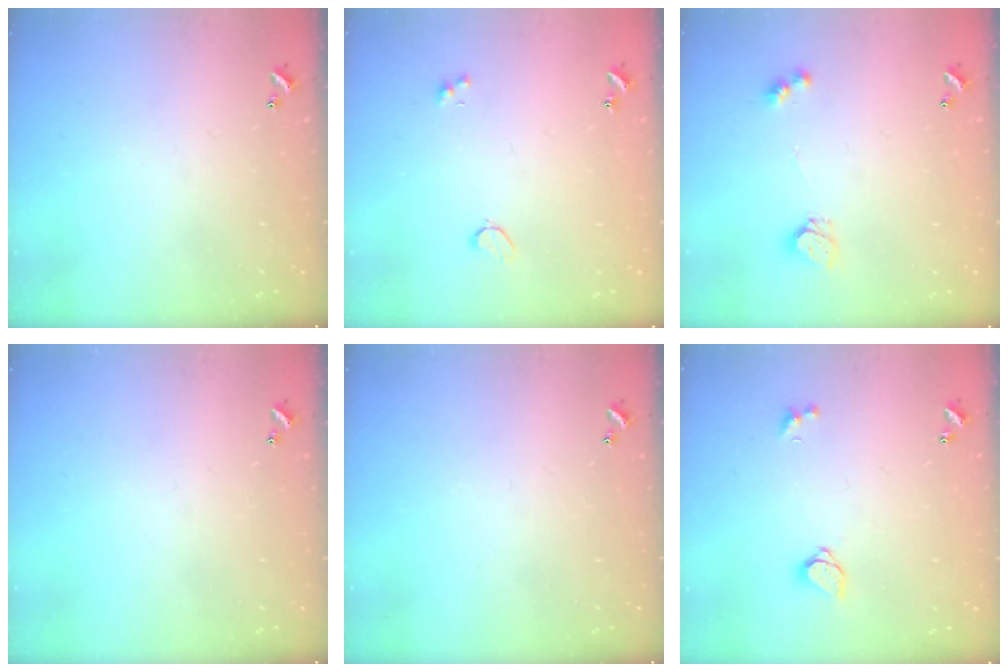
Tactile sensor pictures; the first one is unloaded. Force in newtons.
{"total": 2.6, "press": 2.5, "slide": 0.6}
{"total": 5.0, "press": 5.0, "slide": 0.2}
{"total": 0.0}
{"total": 0.0}
{"total": 1.5, "press": 1.5, "slide": 0.4}